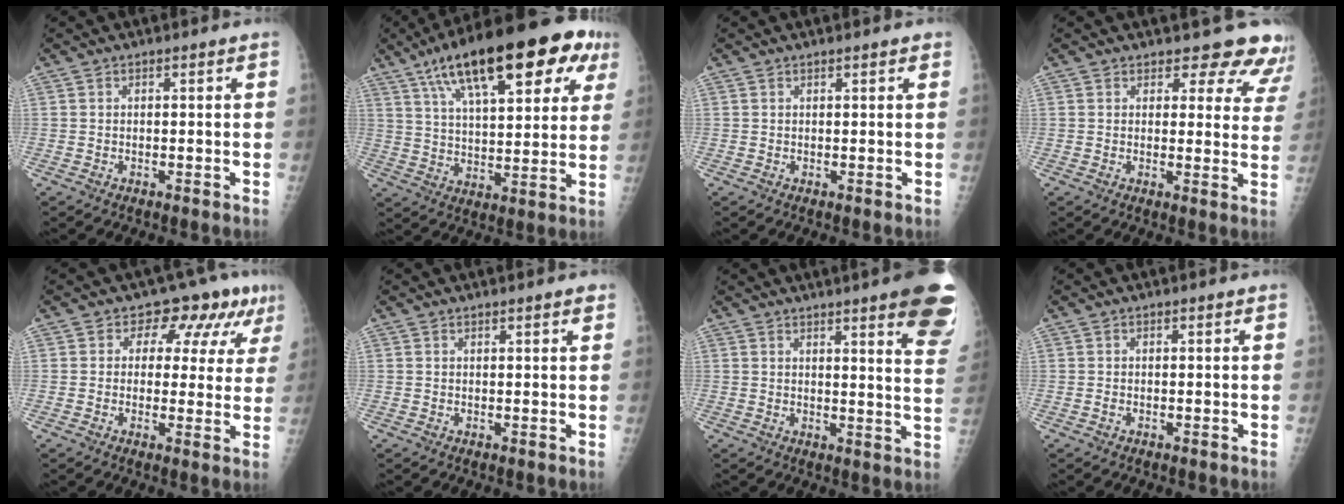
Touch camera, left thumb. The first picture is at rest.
{"total": 25.6, "force": [13.2, 9.5, 19.8], "torque": [-0.277, 0.005, 0.203]}
{"total": 1.0, "force": [0.8, 0.3, 0.5], "torque": [-0.005, -0.001, 0.009]}
{"total": 11.1, "force": [10.0, 4.5, 1.5], "torque": [0.042, -0.058, 0.084]}
{"total": 9.7, "force": [5.1, 6.0, 5.7], "torque": [-0.023, -0.013, 0.052]}
{"total": 1.4, "force": [1.1, 0.2, 0.9], "torque": [-0.010, -0.004, 0.013]}
{"total": 15.2, "force": [9.5, 2.3, 11.7], "torque": [-0.117, -0.043, 0.096]}
{"total": 0.0}